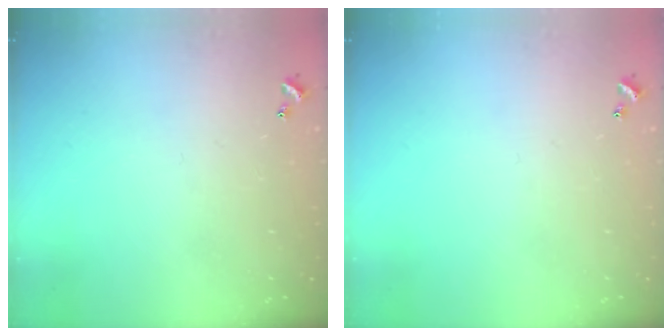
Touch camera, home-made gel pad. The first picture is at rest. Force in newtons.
{"total": 0.0}